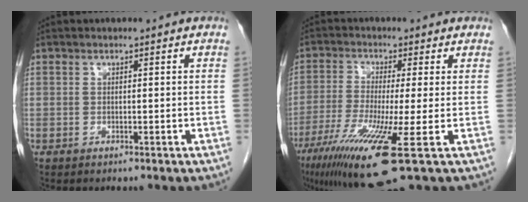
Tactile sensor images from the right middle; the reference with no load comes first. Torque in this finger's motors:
{"motor_torque": [0.80, -1.33, 0.70, 0.21]}